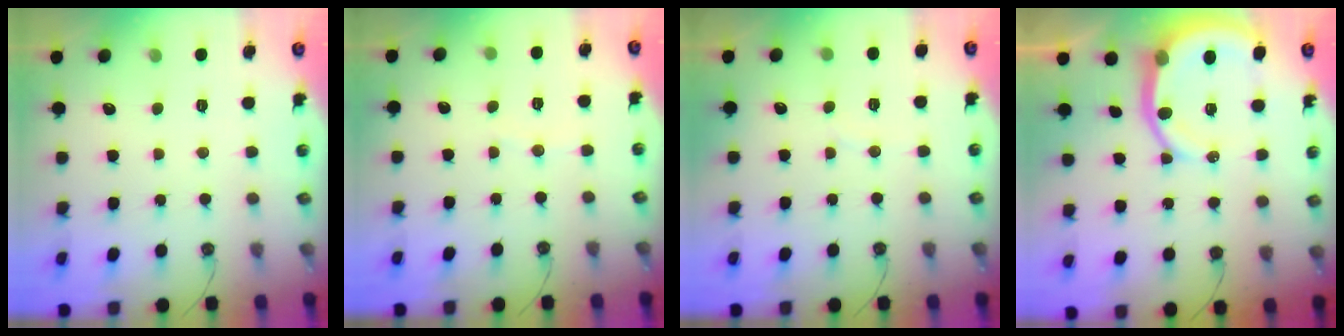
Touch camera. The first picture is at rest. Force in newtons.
{"total": 3.2, "press": 3.2, "slide": 0.4}
{"total": 3.2, "press": 3.2, "slide": 0.3}
{"total": 10.1, "press": 10.0, "slide": 1.3}